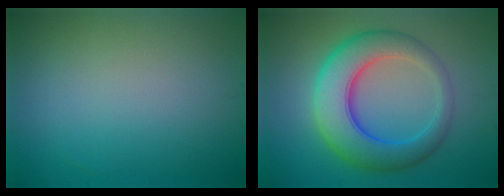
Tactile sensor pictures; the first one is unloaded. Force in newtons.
{"total": 8.1, "press": 8.0, "slide": 0.2}